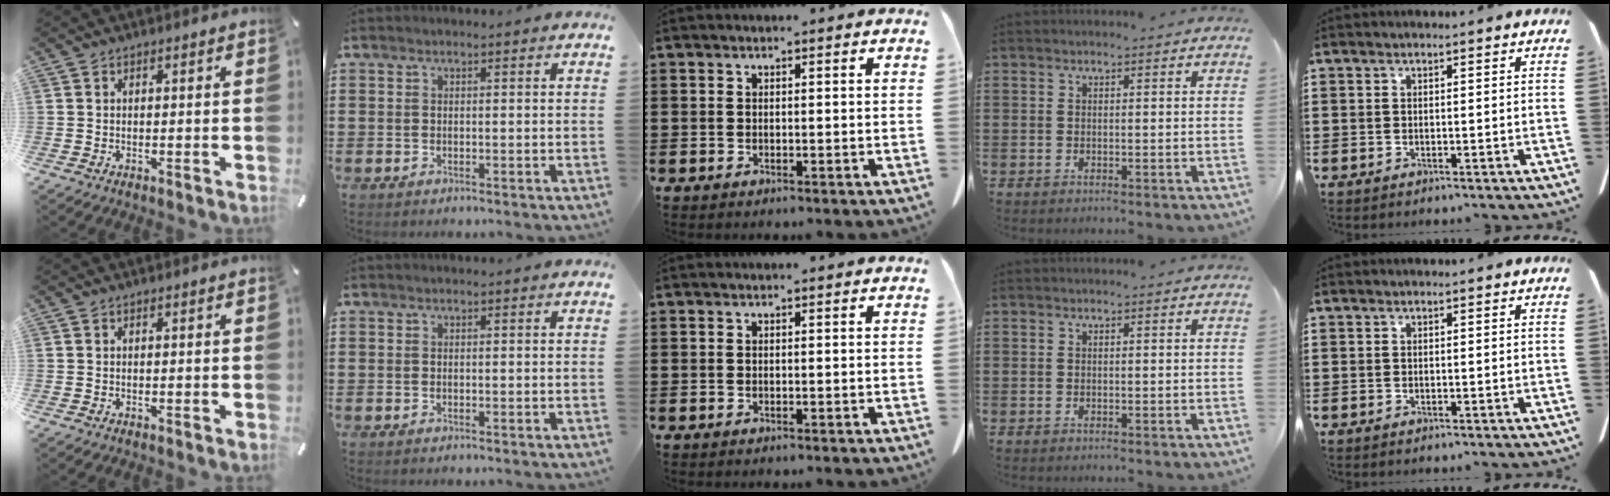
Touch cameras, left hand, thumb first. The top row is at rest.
{}